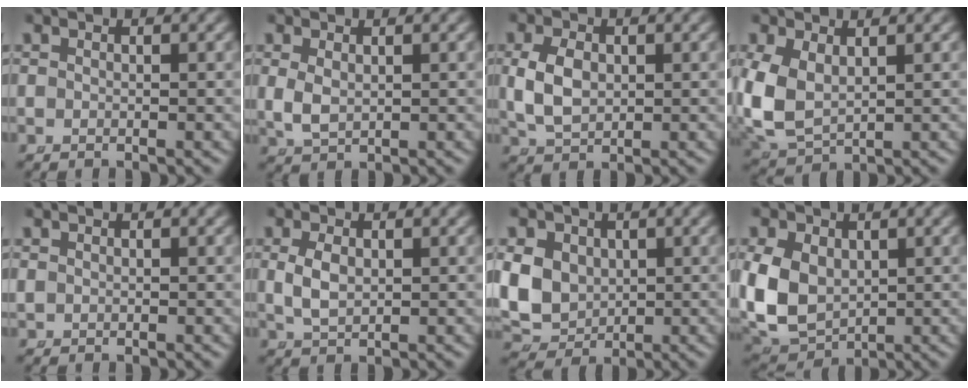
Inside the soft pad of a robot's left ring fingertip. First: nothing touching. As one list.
[{"total": 2.3, "force": [0.3, 1.8, 1.4], "torque": [-0.050, -0.021, 0.024]}, {"total": 3.8, "force": [0.1, 2.9, 2.6], "torque": [-0.067, -0.014, 0.017]}, {"total": 7.4, "force": [-0.1, 6.3, 3.8], "torque": [-0.133, -0.034, 0.017]}, {"total": 0.5, "force": [0.1, 0.5, 0.2], "torque": [-0.014, -0.006, 0.008]}, {"total": 2.3, "force": [0.2, 1.5, 1.8], "torque": [-0.047, -0.011, 0.017]}, {"total": 9.6, "force": [-0.2, 8.7, 4.0], "torque": [-0.119, -0.040, 0.008]}, {"total": 11.2, "force": [-1.1, 9.9, 5.1], "torque": [-0.156, -0.048, -0.002]}]